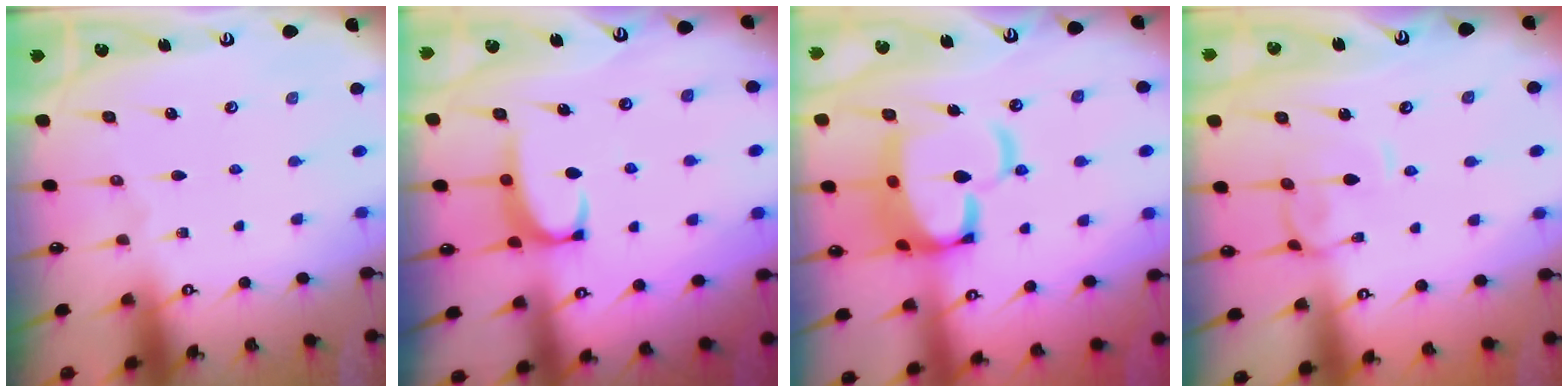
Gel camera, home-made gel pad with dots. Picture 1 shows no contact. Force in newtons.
{"total": 2.2, "press": 2.1, "slide": 0.7}
{"total": 13.4, "press": 13.3, "slide": 1.9}
{"total": 0.6, "press": 0.1, "slide": 0.6}